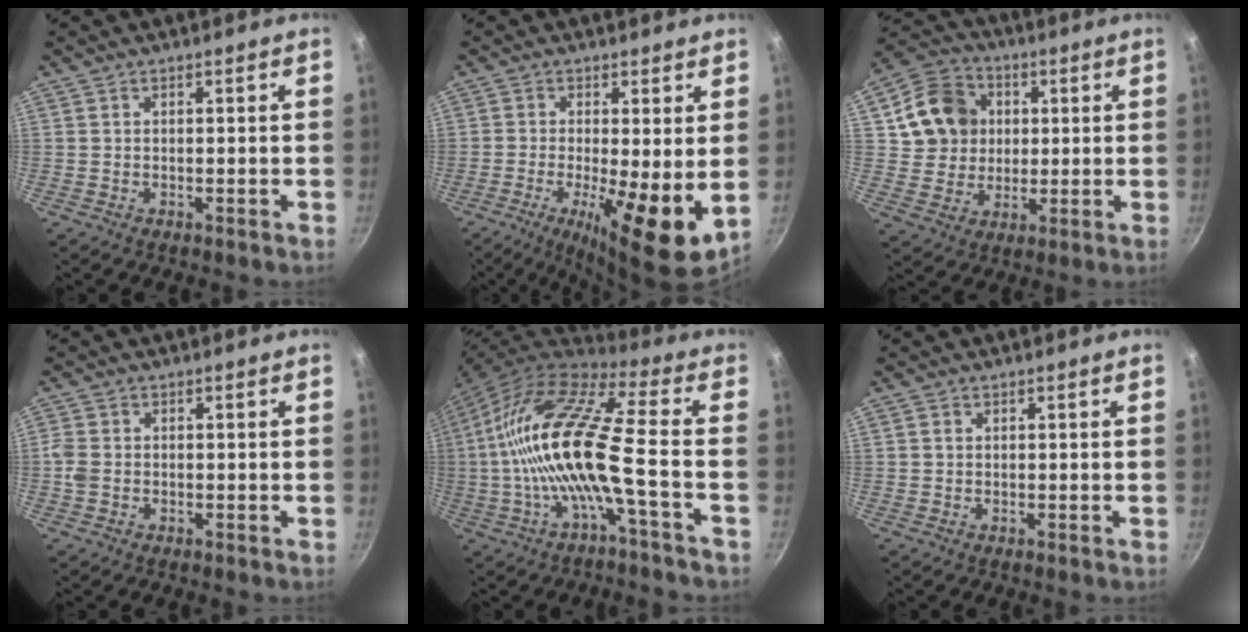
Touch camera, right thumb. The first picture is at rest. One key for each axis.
{"total": 11.9, "fx": -1.6, "fy": 3.2, "fz": 11.4, "tx": -0.184, "ty": -0.017, "tz": -0.025}
{"total": 13.2, "fx": 2.9, "fy": 11.7, "fz": 5.5, "tx": -0.077, "ty": 0.013, "tz": 0.049}
{"total": 2.6, "fx": -0.5, "fy": 2.0, "fz": 1.5, "tx": -0.033, "ty": 0.005, "tz": -0.013}
{"total": 18.4, "fx": -3.1, "fy": 3.4, "fz": 17.8, "tx": -0.338, "ty": 0.038, "tz": -0.071}
{"total": 0.7, "fx": 0.1, "fy": 0.6, "fz": 0.2, "tx": -0.002, "ty": 0.003, "tz": 0.001}